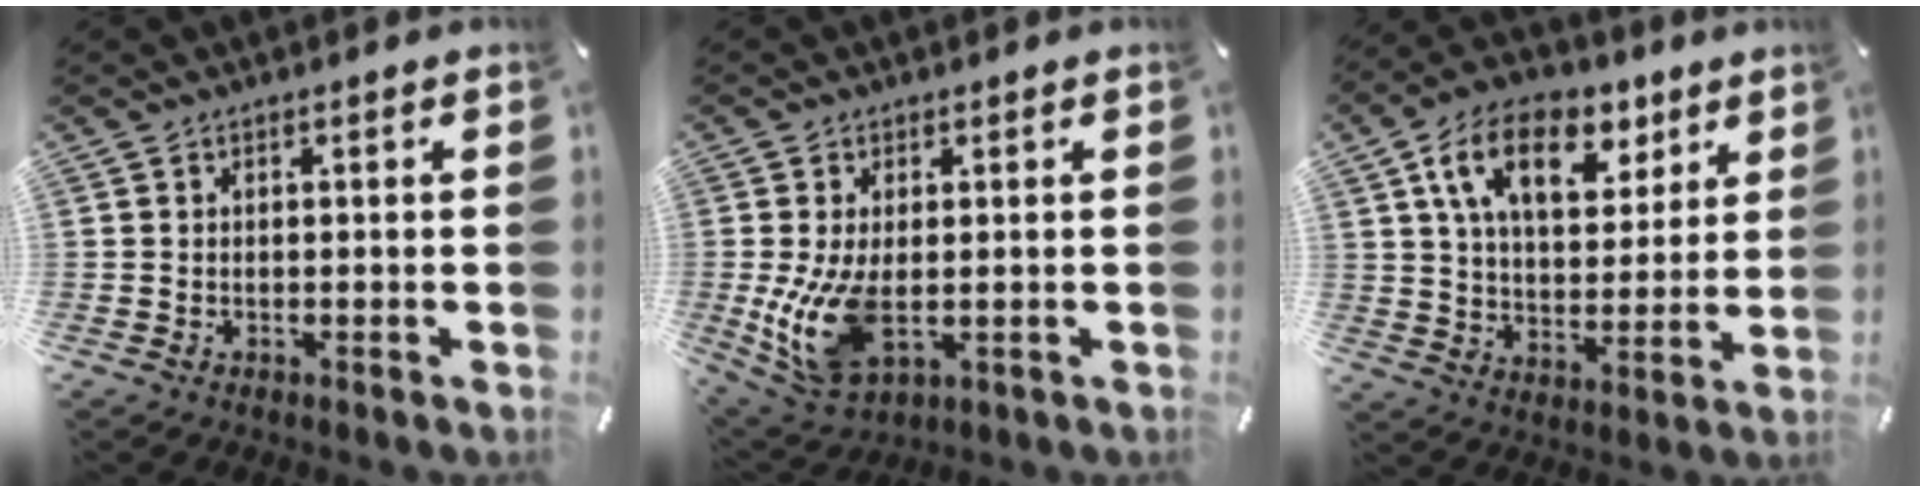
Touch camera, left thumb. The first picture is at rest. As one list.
[{"total": 11.5, "force": [-0.6, 6.6, 9.4], "torque": [-0.199, -0.022, -0.007]}, {"total": 15.8, "force": [8.1, 9.6, 9.5], "torque": [-0.163, -0.022, 0.146]}]